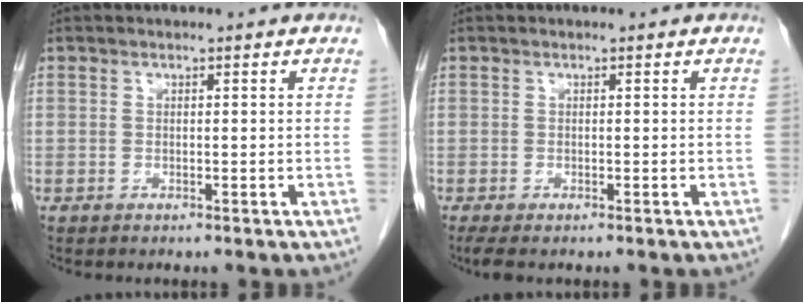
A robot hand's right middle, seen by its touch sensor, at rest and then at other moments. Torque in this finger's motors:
{"motor_torque": [0.37, -0.18, 0.08, 0.03]}